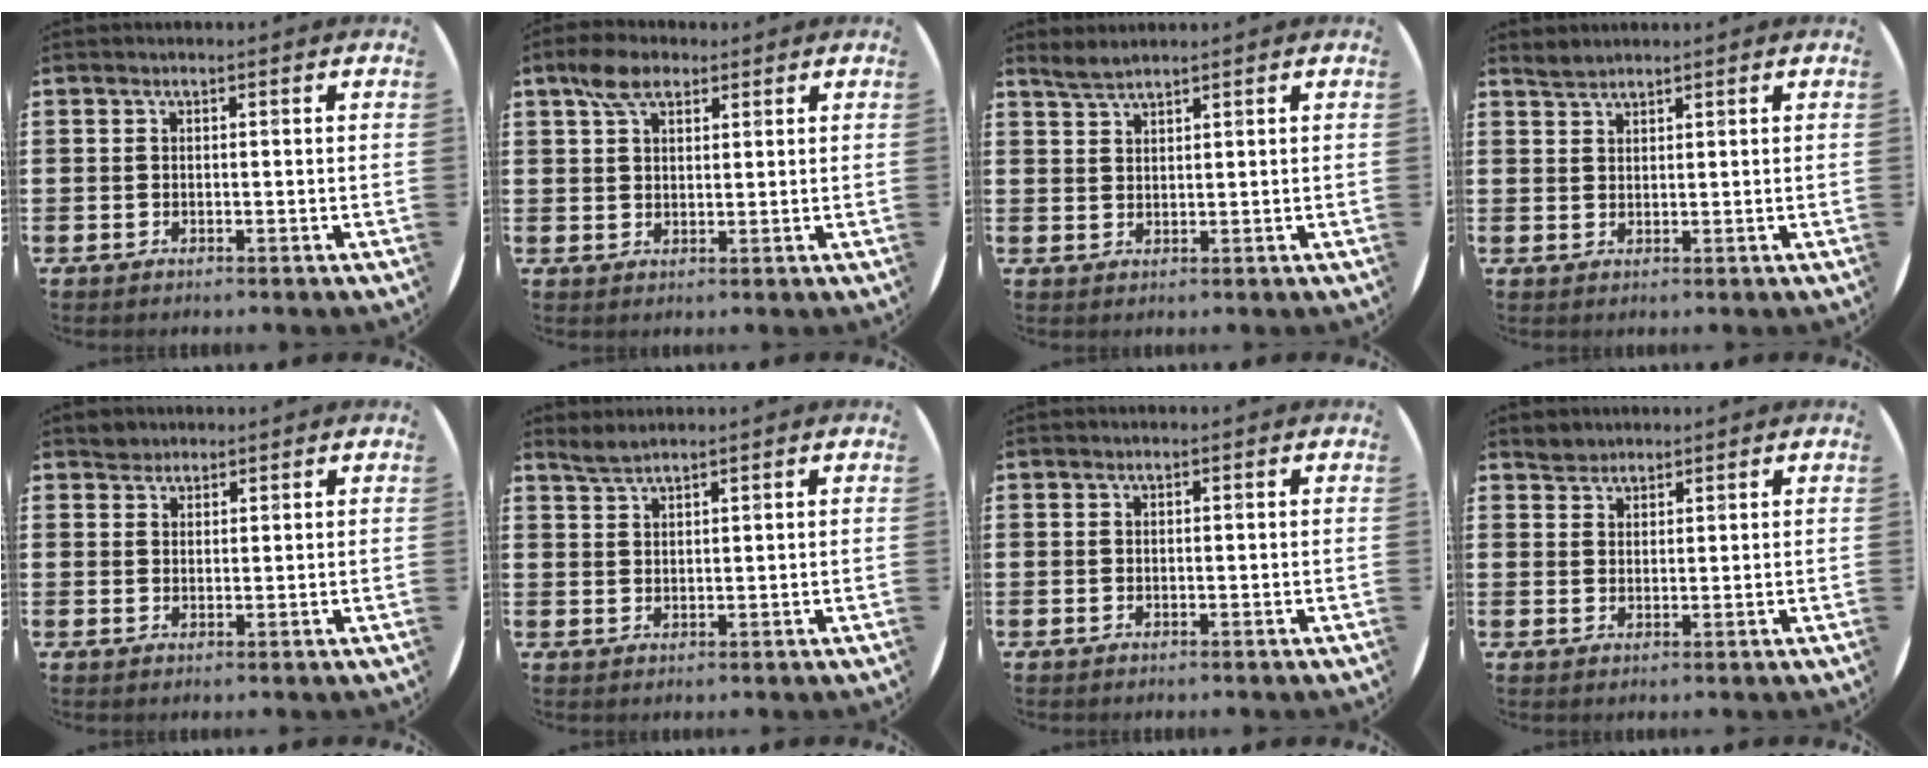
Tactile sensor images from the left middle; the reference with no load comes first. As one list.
[{"total": 4.9, "force": [3.3, 2.5, 2.7], "torque": [-0.054, 0.007, 0.061]}, {"total": 2.0, "force": [1.9, 0.1, 0.6], "torque": [-0.016, 0.001, 0.038]}, {"total": 1.5, "force": [1.5, 0.2, -0.1], "torque": [-0.002, 0.002, 0.030]}, {"total": 1.7, "force": [1.6, 0.6, -0.3], "torque": [0.009, -0.001, 0.031]}, {"total": 1.9, "force": [1.8, -0.1, 0.4], "torque": [-0.012, 0.002, 0.035]}, {"total": 0.0}, {"total": 1.9, "force": [1.8, 0.7, -0.2], "torque": [0.000, 0.004, 0.037]}]